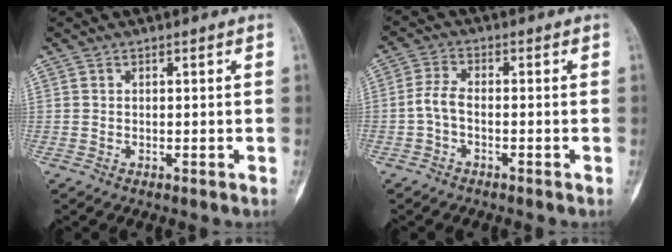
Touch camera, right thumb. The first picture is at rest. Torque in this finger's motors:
{"motor_torque": [0.51, 0.47, 0.20, -0.19, 0.05]}